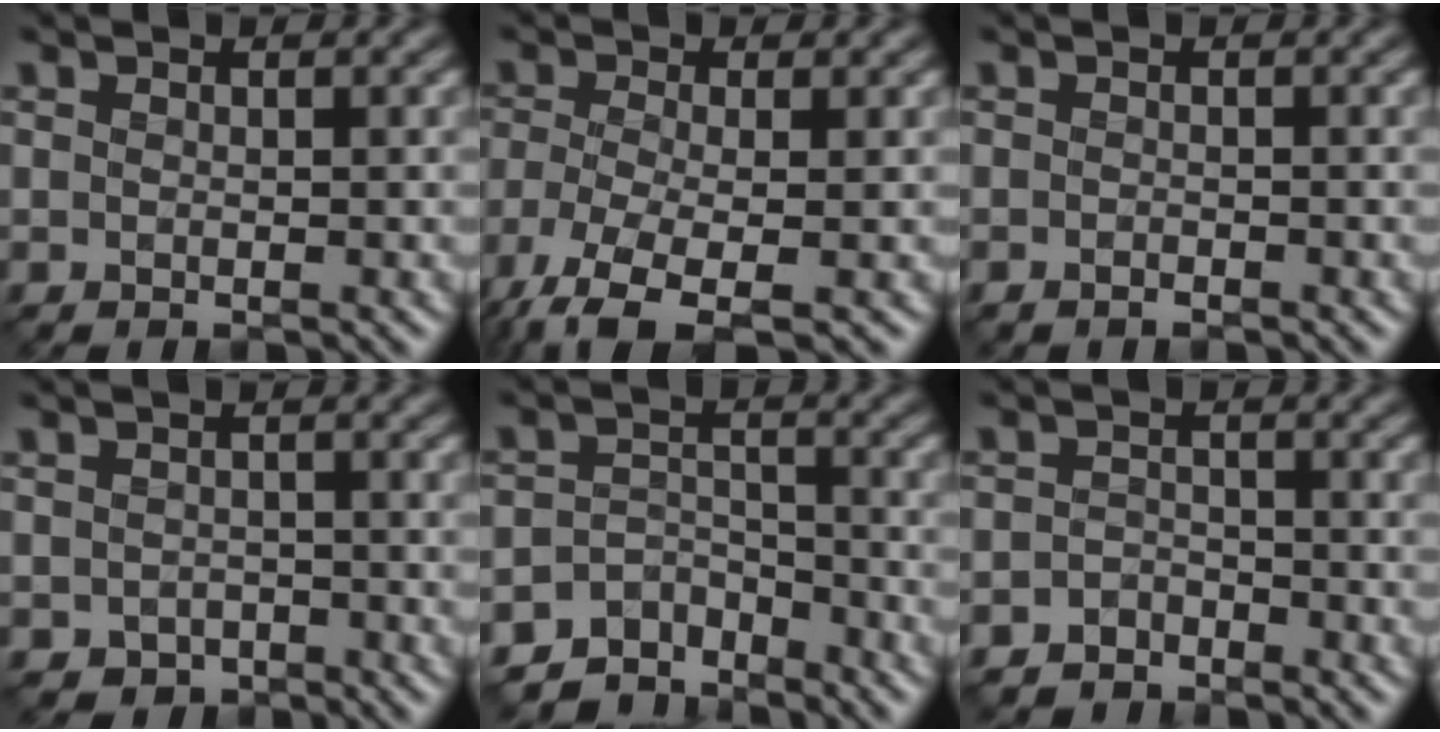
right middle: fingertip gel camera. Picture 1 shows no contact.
{"total": 7.5, "force": [-4.7, 2.3, 5.3], "torque": [-0.117, -0.020, -0.094]}
{"total": 0.6, "force": [-0.5, 0.2, 0.4], "torque": [-0.006, 0.000, -0.009]}
{"total": 1.6, "force": [-0.9, 1.2, 0.5], "torque": [-0.005, -0.004, -0.016]}
{"total": 4.9, "force": [-4.5, 2.0, 0.7], "torque": [-0.003, -0.005, -0.081]}
{"total": 2.2, "force": [-1.9, 1.0, 0.0], "torque": [0.007, 0.006, -0.040]}